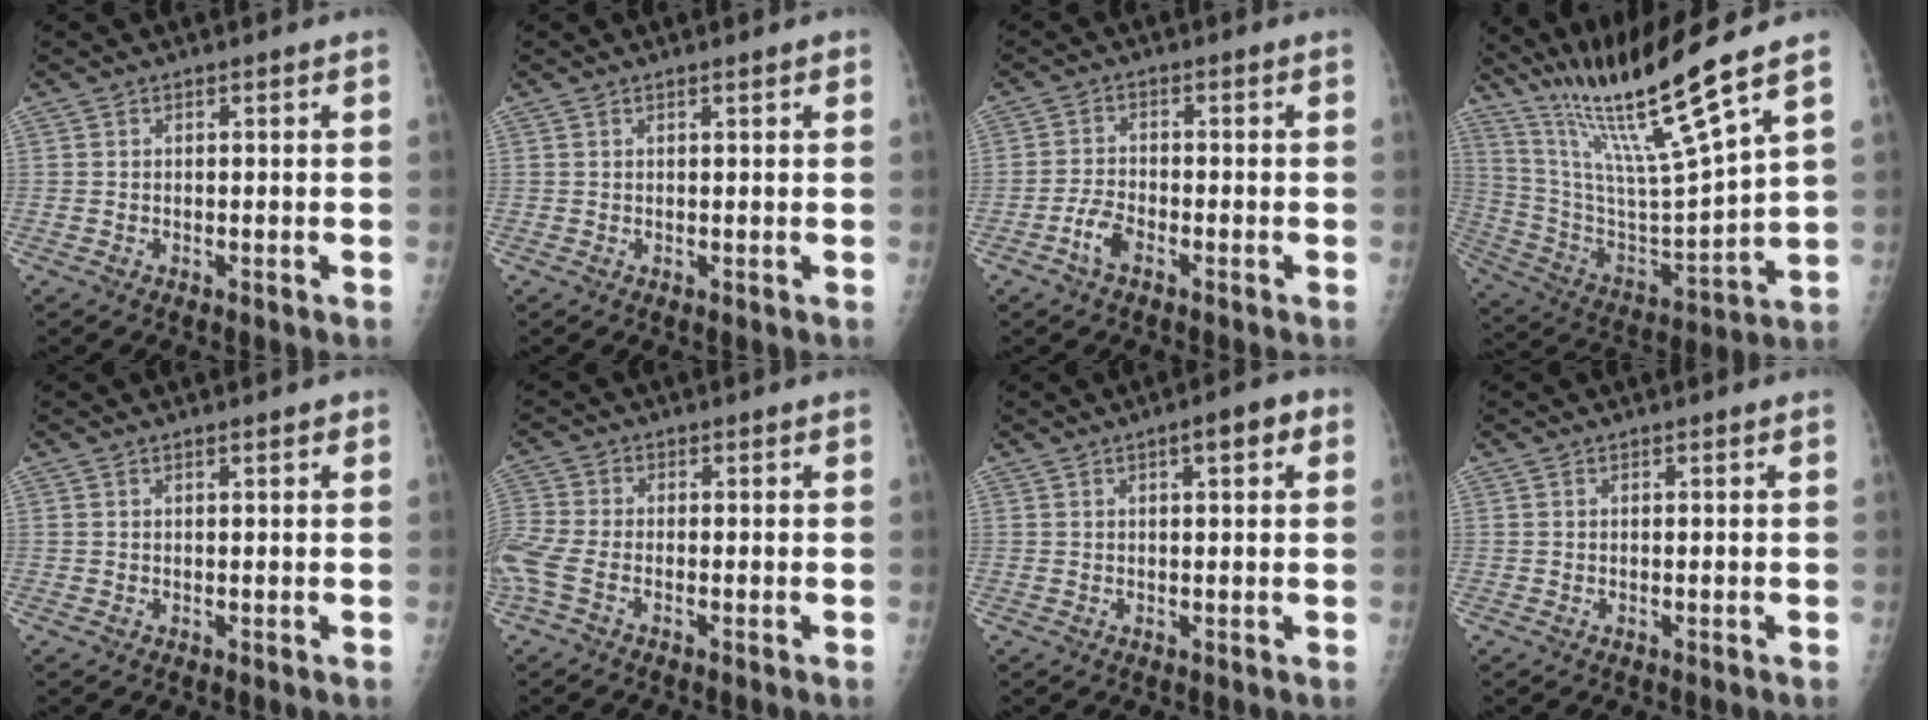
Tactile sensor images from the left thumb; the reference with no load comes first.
{"total": 0.8, "force": [0.5, 0.1, 0.6], "torque": [-0.007, 0.001, 0.005]}
{"total": 3.7, "force": [-2.4, 1.8, 2.2], "torque": [-0.044, 0.014, -0.047]}
{"total": 19.4, "force": [14.5, -0.9, 12.8], "torque": [-0.213, -0.080, 0.277]}
{"total": 1.0, "force": [0.6, 0.2, 0.7], "torque": [-0.009, 0.000, 0.006]}
{"total": 6.5, "force": [-2.4, 3.1, 5.1], "torque": [-0.146, 0.004, -0.058]}
{"total": 4.3, "force": [1.8, 1.3, 3.6], "torque": [-0.042, 0.010, 0.021]}
{"total": 0.0}